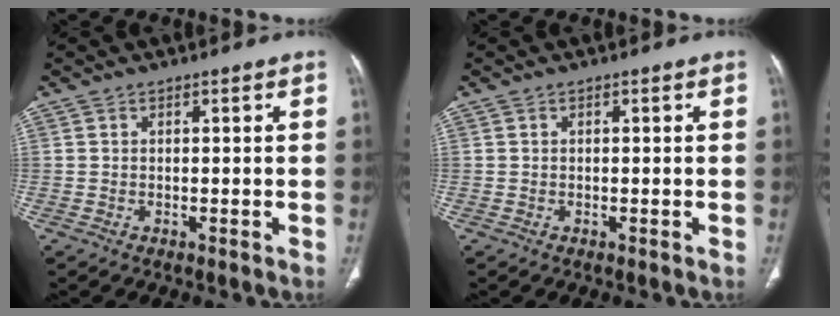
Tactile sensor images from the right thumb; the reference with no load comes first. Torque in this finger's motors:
{"motor_torque": [-0.42, 0.06, -0.42, 0.33, -0.02]}